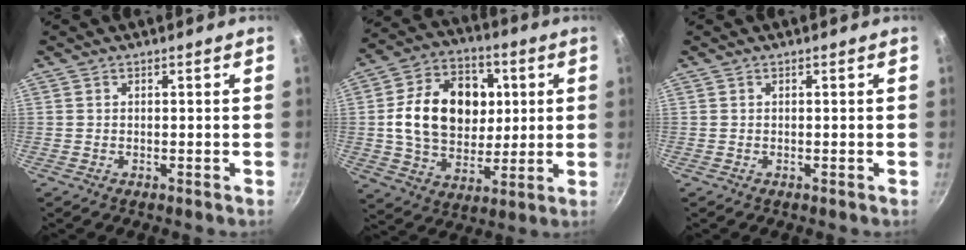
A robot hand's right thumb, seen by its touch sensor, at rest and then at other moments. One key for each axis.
{"total": 19.6, "fx": 2.7, "fy": 14.7, "fz": 12.7, "tx": -0.181, "ty": 0.010, "tz": 0.042}
{"total": 0.0}